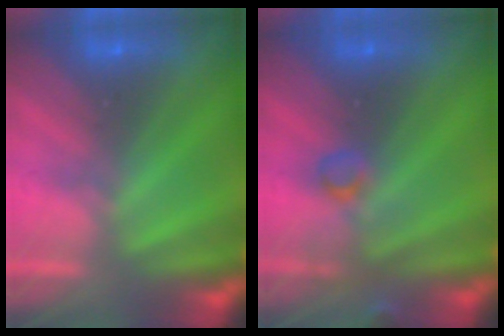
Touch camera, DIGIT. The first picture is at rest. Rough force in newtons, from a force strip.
{"total": 2.9}